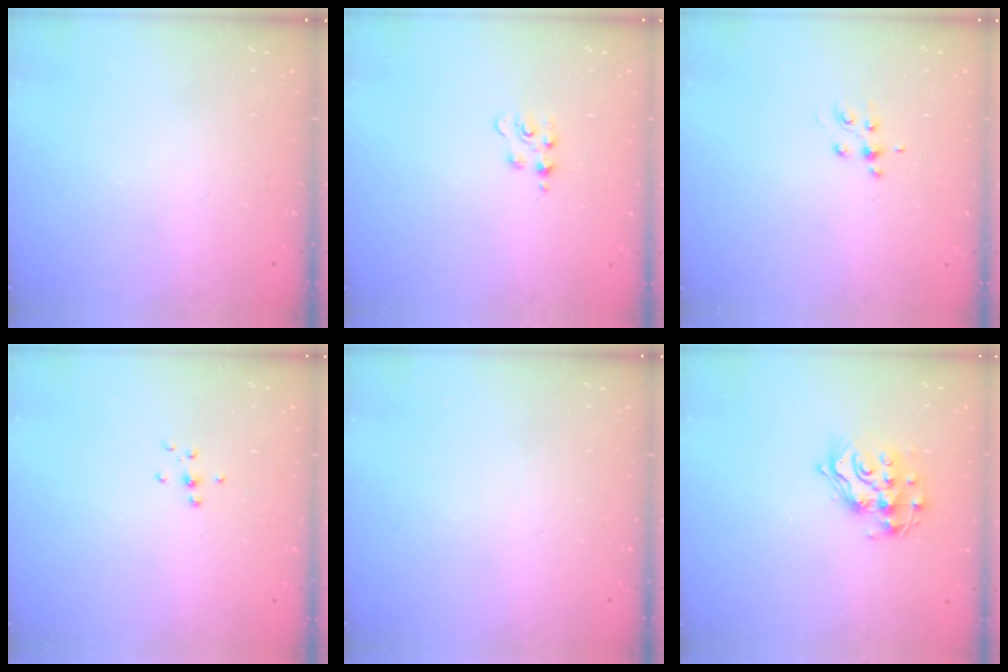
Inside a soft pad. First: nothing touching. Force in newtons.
{"total": 2.8, "press": 2.8, "slide": 0.4}
{"total": 5.1, "press": 4.9, "slide": 1.2}
{"total": 5.5, "press": 5.4, "slide": 0.7}
{"total": 0.0}
{"total": 12.6, "press": 12.6, "slide": 0.8}